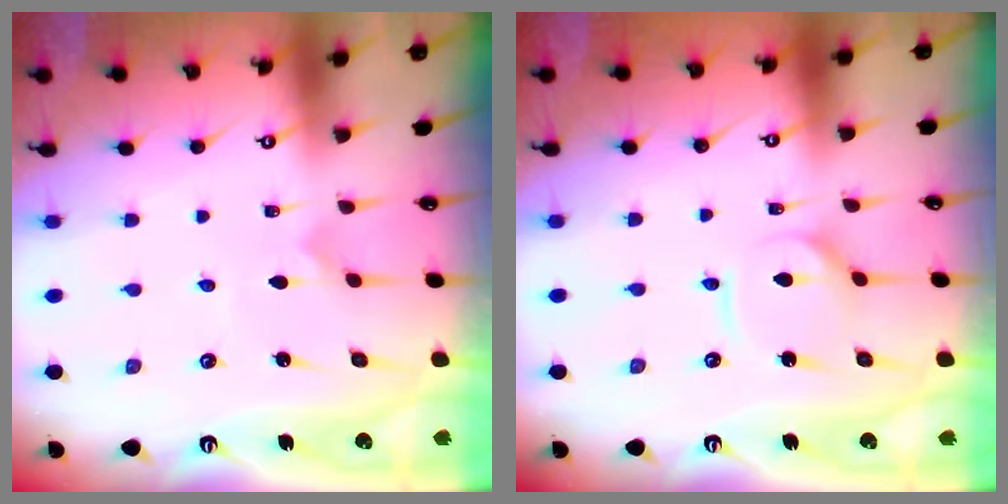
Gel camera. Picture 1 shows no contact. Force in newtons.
{"total": 4.3, "press": 4.3, "slide": 0.5}